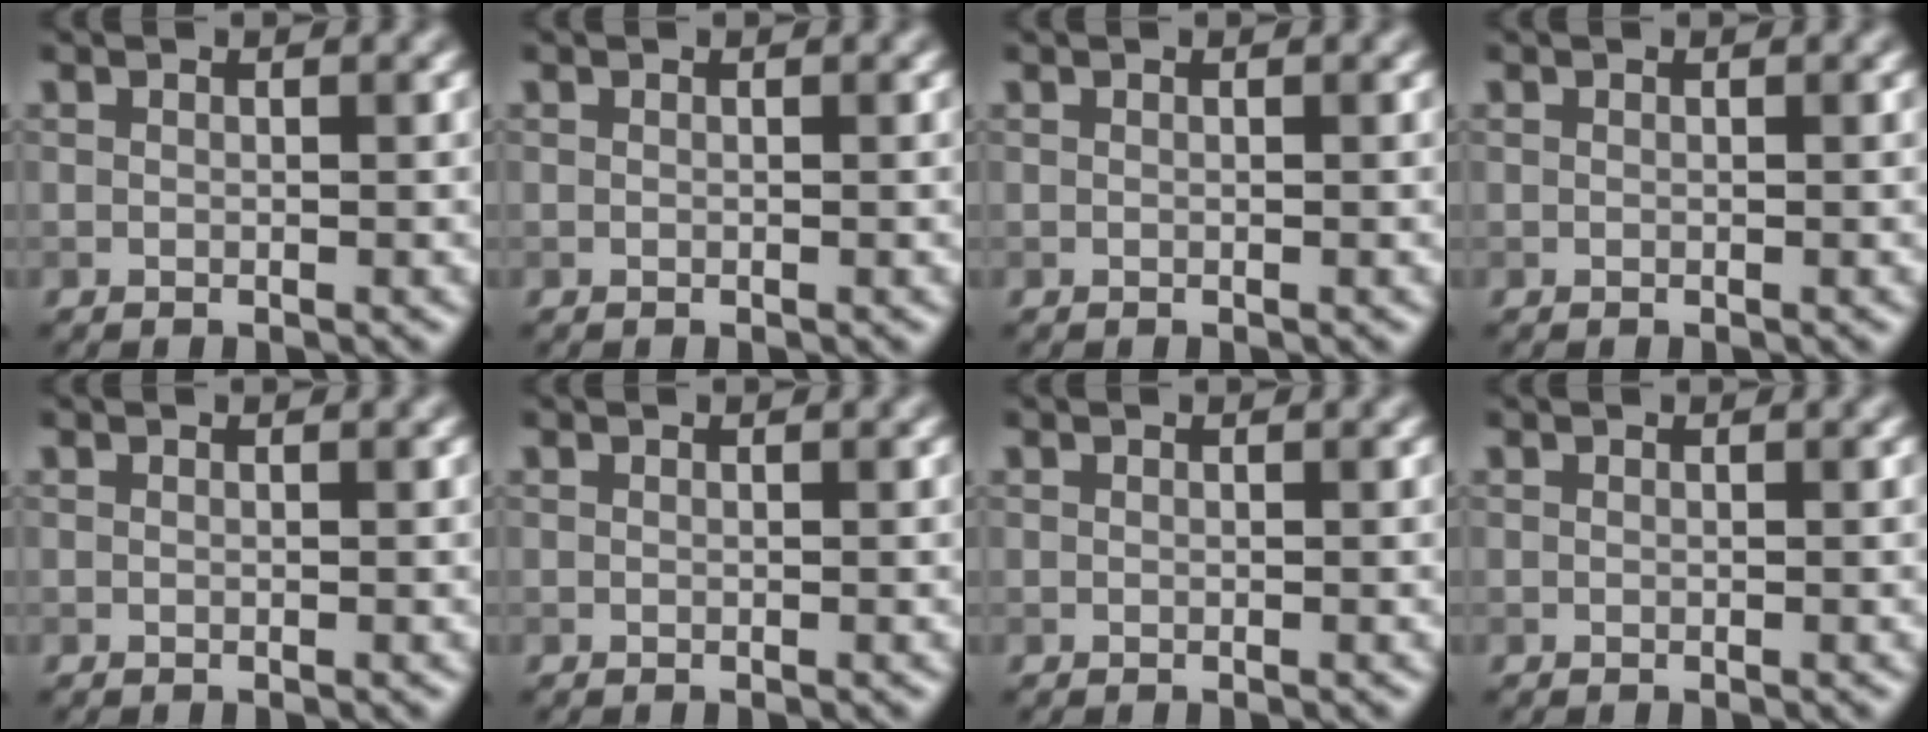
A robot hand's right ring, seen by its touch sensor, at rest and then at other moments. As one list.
[{"total": 0.0}, {"total": 0.0}, {"total": 0.0}, {"total": 0.0}, {"total": 0.0}, {"total": 0.0}, {"total": 0.0}]